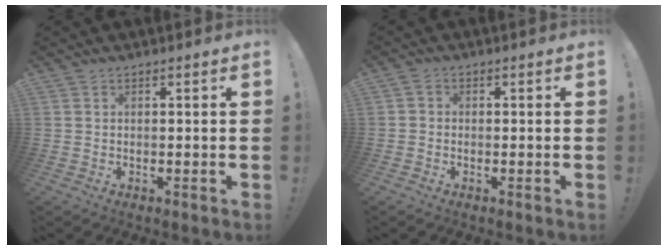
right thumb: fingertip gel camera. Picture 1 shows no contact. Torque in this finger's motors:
{"motor_torque": [0.02, -0.08, 0.26, 0.10, 0.06]}